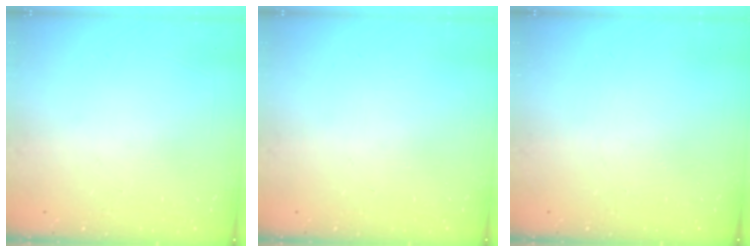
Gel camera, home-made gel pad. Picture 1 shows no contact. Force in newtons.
{"total": 0.0}
{"total": 0.0}